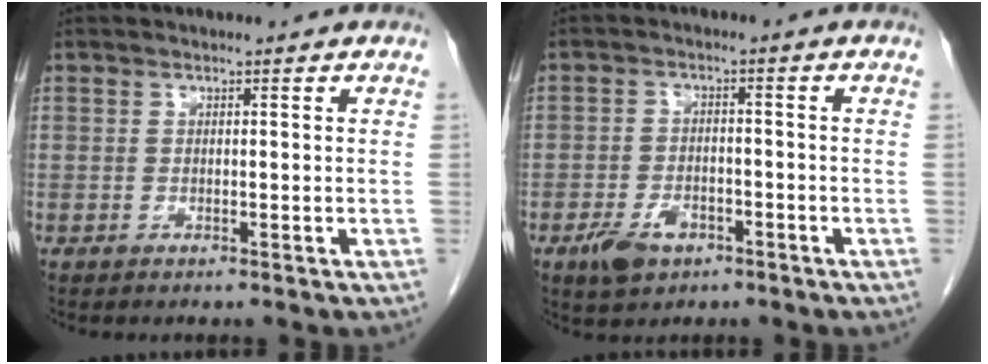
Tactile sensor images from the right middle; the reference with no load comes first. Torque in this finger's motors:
{"motor_torque": [0.86, -0.46, 0.03, 0.03]}